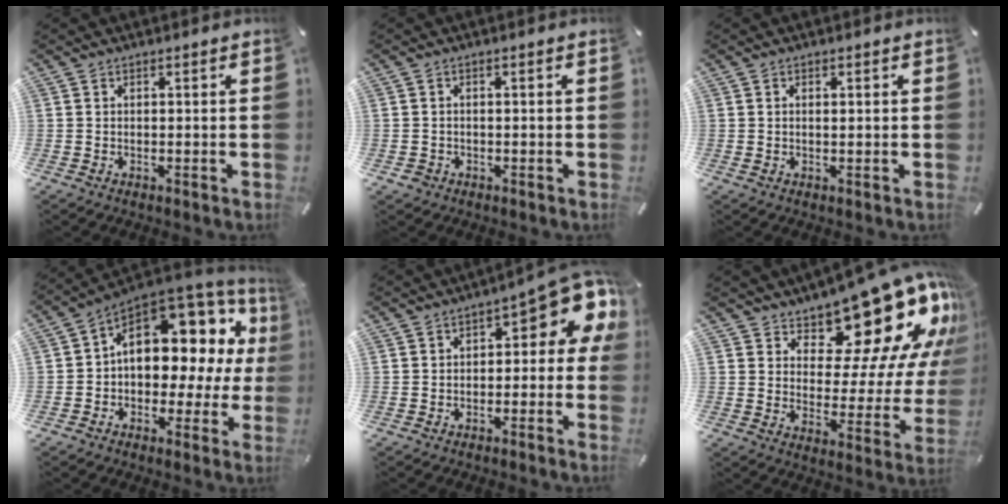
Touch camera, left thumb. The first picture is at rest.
{"total": 1.6, "force": [-0.7, 1.3, 0.4], "torque": [-0.008, 0.005, -0.016]}
{"total": 1.0, "force": [0.2, 0.4, 0.9], "torque": [-0.009, -0.002, 0.002]}
{"total": 14.9, "force": [4.9, 10.1, 9.9], "torque": [-0.120, -0.049, 0.076]}
{"total": 10.8, "force": [4.3, 4.6, 8.8], "torque": [-0.104, -0.043, 0.071]}
{"total": 19.8, "force": [14.1, 9.2, 10.4], "torque": [-0.138, -0.119, 0.235]}